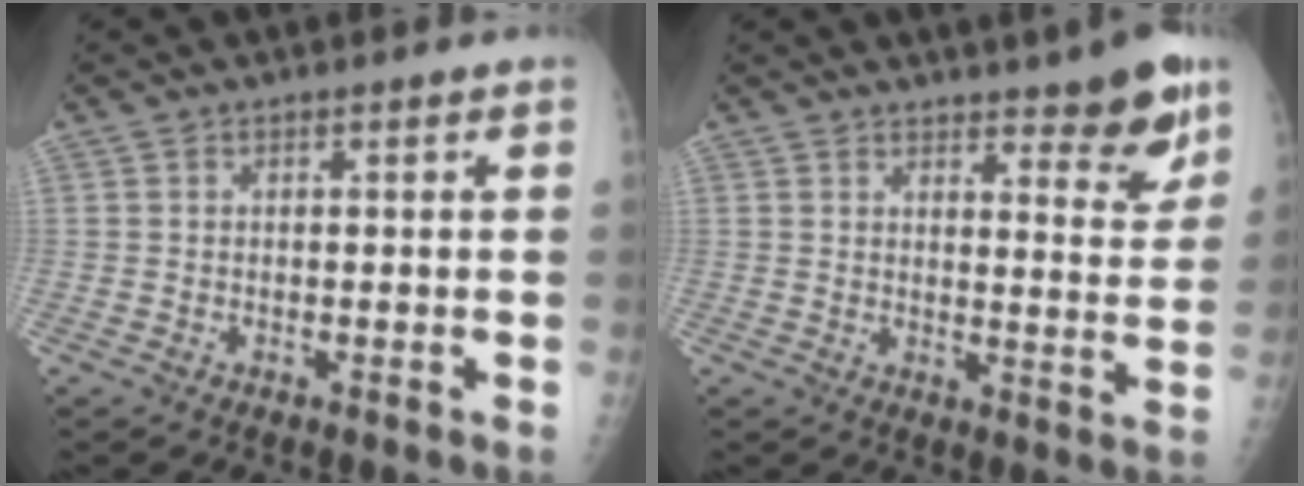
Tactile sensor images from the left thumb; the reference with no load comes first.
{"total": 9.6, "force": [6.4, 2.7, 6.6], "torque": [-0.057, -0.042, 0.087]}